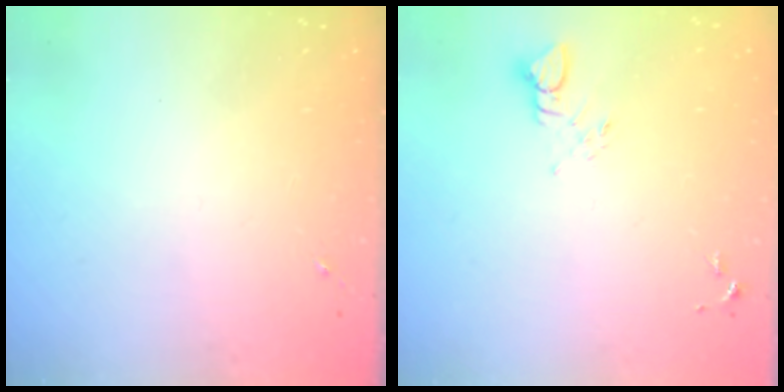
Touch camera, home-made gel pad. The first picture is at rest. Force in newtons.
{"total": 3.8, "press": 3.8, "slide": 0.5}